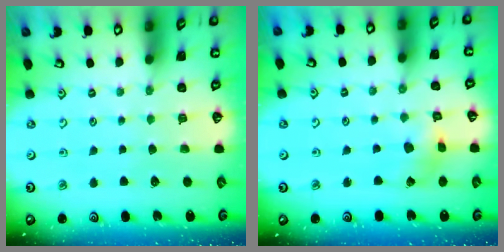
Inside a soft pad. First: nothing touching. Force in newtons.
{"total": 4.6, "press": 4.6, "slide": 0.5}